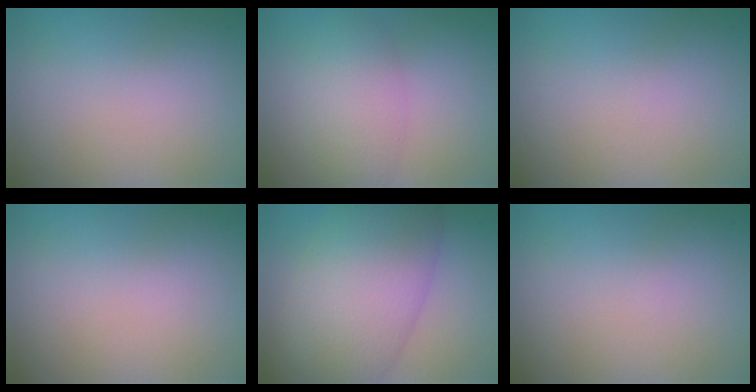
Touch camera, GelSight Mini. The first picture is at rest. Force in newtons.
{"total": 3.7, "press": 3.7, "slide": 0.2}
{"total": 0.0}
{"total": 0.0}
{"total": 10.1, "press": 10.1, "slide": 0.4}
{"total": 0.0}